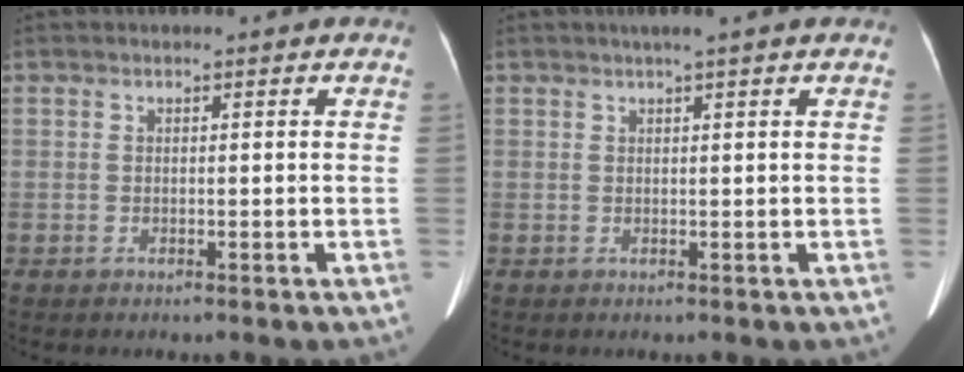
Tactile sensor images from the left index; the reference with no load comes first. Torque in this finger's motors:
{"motor_torque": [0.37, -0.34, 0.01, 0.07]}